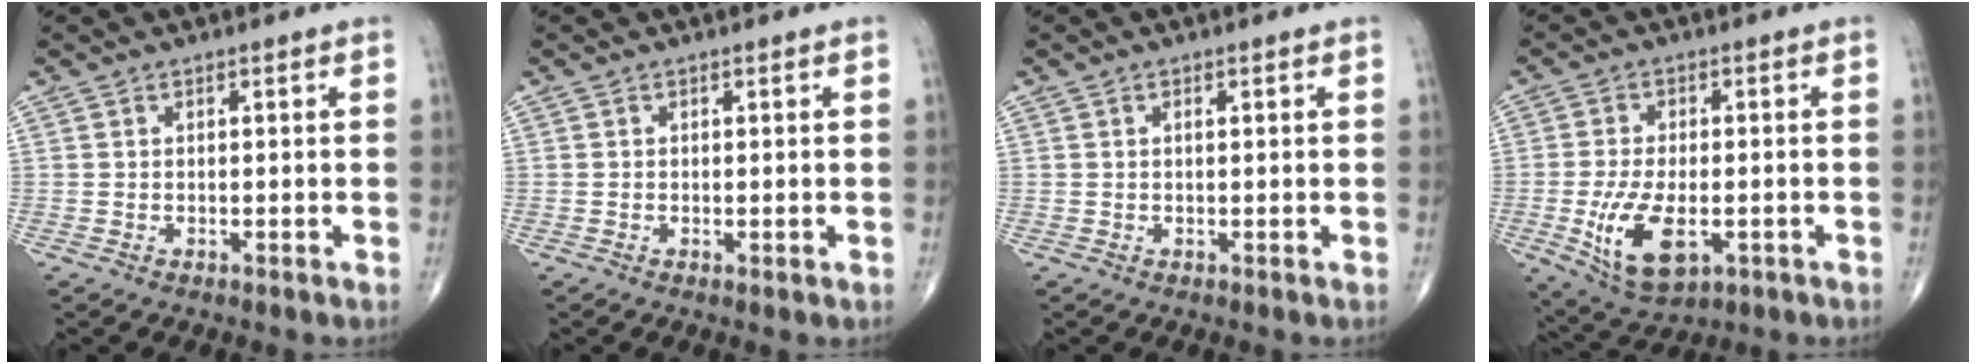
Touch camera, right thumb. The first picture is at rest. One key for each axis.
{"total": 0.5, "fx": -0.1, "fy": 0.1, "fz": 0.5, "tx": -0.010, "ty": -0.003, "tz": -0.003}
{"total": 0.6, "fx": 0.2, "fy": 0.2, "fz": 0.6, "tx": -0.010, "ty": 0.003, "tz": 0.003}
{"total": 11.6, "fx": -3.1, "fy": 5.9, "fz": 9.5, "tx": -0.176, "ty": -0.006, "tz": -0.042}